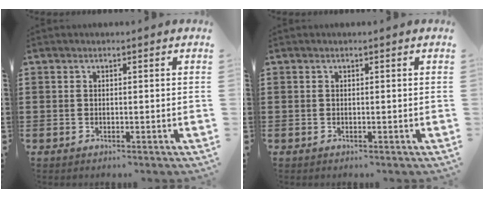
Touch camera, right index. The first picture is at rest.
{"total": 0.0}